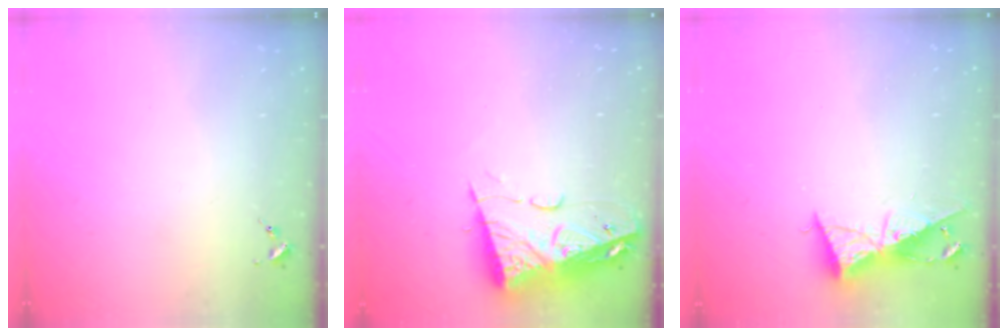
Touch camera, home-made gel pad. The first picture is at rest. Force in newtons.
{"total": 11.5, "press": 11.5, "slide": 1.1}
{"total": 9.4, "press": 9.4, "slide": 0.6}